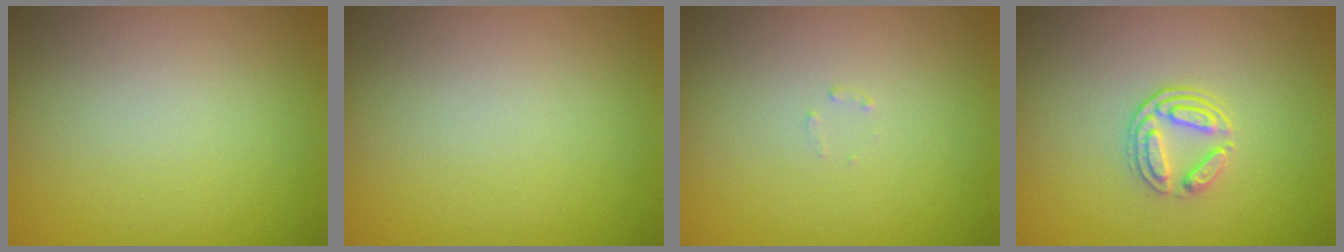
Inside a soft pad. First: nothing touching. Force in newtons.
{"total": 0.0}
{"total": 0.6, "press": 0.6, "slide": 0.1}
{"total": 2.4, "press": 1.9, "slide": 1.5}